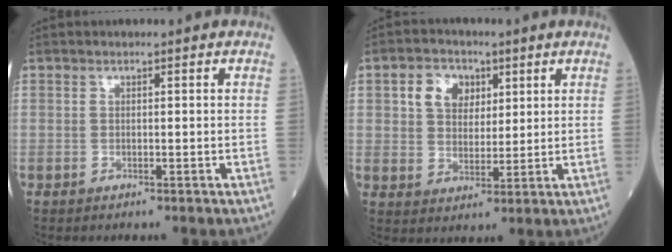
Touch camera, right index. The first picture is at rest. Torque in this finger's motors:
{"motor_torque": [0.13, 0.09, 0.10, 0.04]}